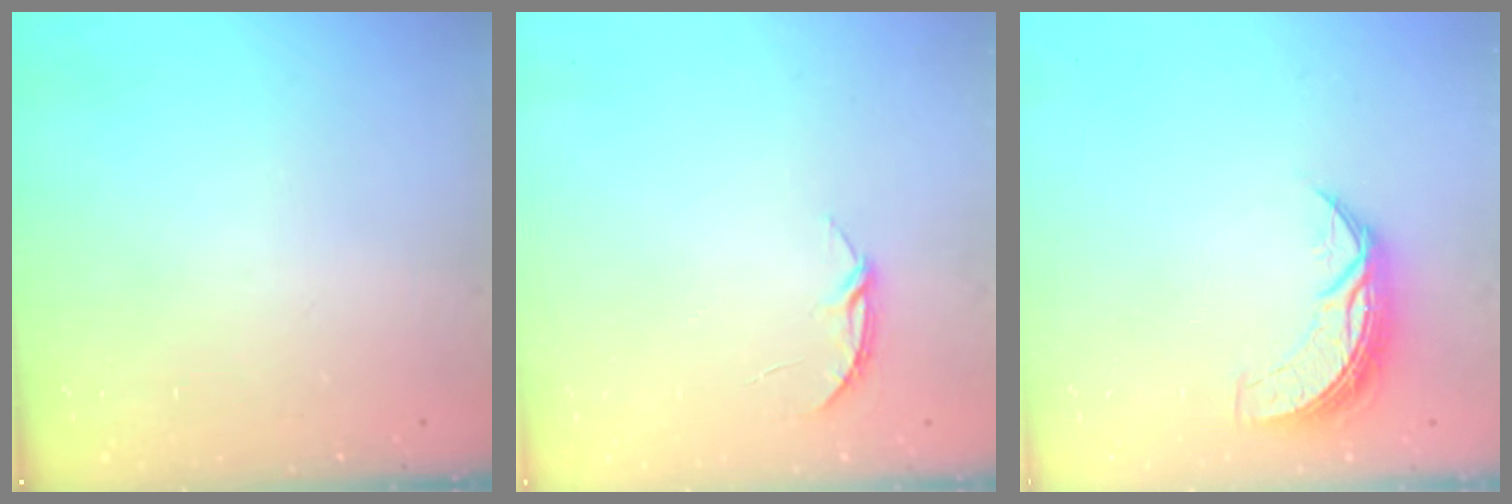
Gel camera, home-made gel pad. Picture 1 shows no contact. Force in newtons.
{"total": 3.7, "press": 3.7, "slide": 0.3}
{"total": 7.5, "press": 7.5, "slide": 0.4}